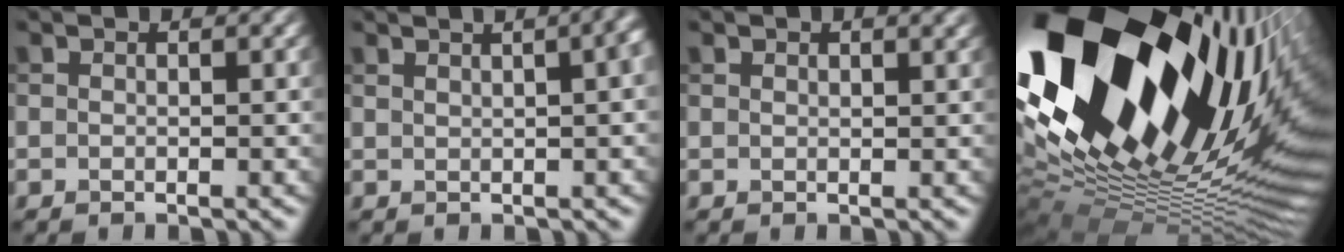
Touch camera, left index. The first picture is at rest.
{"total": 6.6, "force": [2.4, 3.1, 5.3], "torque": [-0.015, 0.045, -0.001]}
{"total": 2.3, "force": [1.6, 0.8, 1.5], "torque": [-0.015, -0.002, 0.025]}
{"total": 22.6, "force": [6.5, 12.0, 17.9], "torque": [-0.325, -0.007, 0.113]}